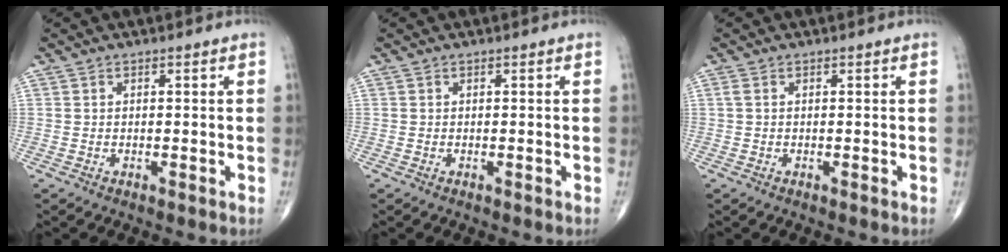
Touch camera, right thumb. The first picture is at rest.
{"total": 0.0}
{"total": 0.7, "force": [0.1, 0.3, 0.6], "torque": [-0.017, 0.003, 0.002]}